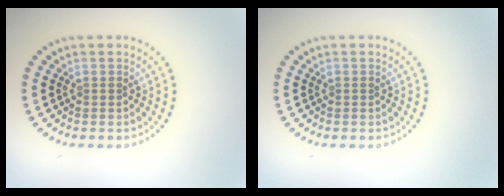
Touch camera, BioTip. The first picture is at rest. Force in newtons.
{"total": 0.0}